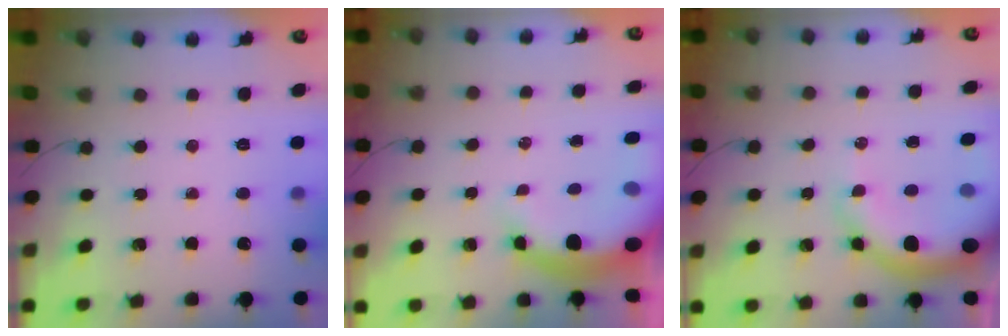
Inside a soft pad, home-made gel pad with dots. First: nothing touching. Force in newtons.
{"total": 9.9, "press": 9.7, "slide": 1.9}
{"total": 12.8, "press": 12.3, "slide": 3.4}